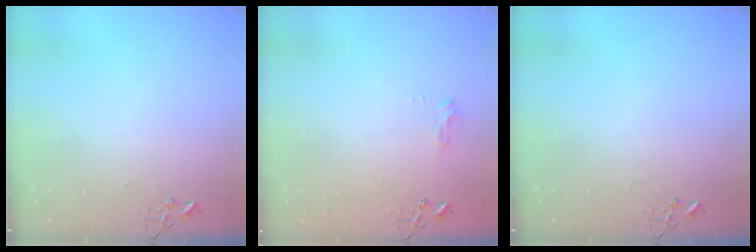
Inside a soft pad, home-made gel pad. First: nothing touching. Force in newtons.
{"total": 8.2, "press": 8.2, "slide": 0.9}
{"total": 0.0}